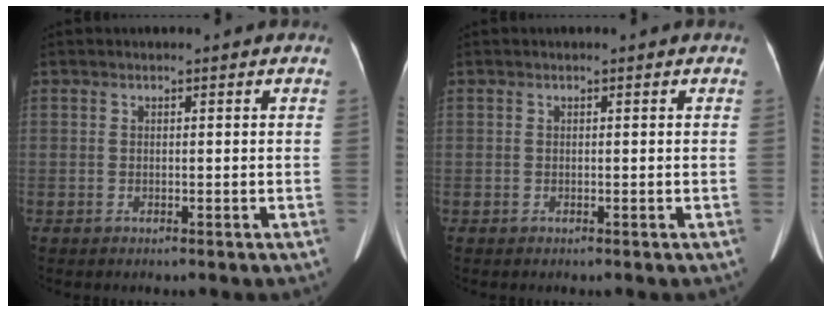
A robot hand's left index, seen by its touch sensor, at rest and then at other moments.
{"total": 0.0}